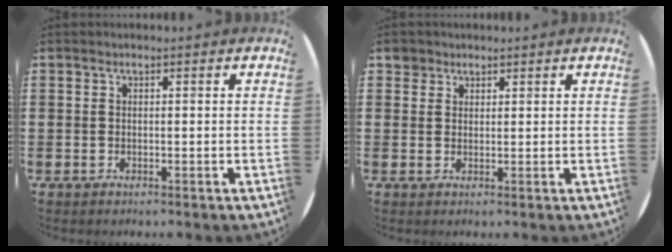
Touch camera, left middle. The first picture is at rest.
{"total": 2.0, "force": [1.6, 1.3, 0.0], "torque": [0.004, 0.003, 0.030]}